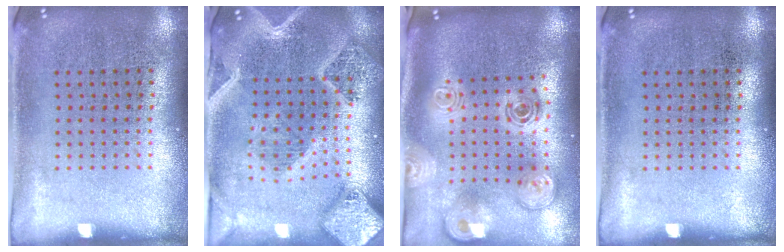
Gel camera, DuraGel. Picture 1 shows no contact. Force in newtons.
{"total": 3.3, "press": 2.9, "slide": 1.7}
{"total": 2.9, "press": 2.1, "slide": 2.1}
{"total": 0.0}